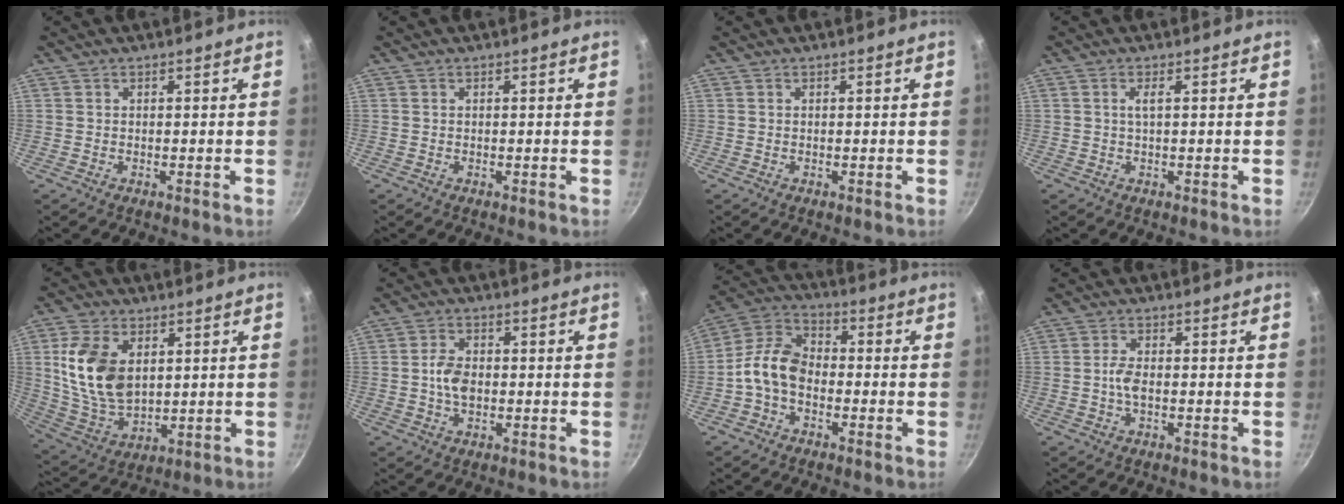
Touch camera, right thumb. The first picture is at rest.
{"total": 0.0}
{"total": 0.0}
{"total": 1.5, "force": [0.3, 0.2, 1.5], "torque": [-0.032, 0.001, 0.006]}
{"total": 15.0, "force": [3.4, 9.6, 11.0], "torque": [-0.195, -0.022, 0.077]}
{"total": 5.2, "force": [-0.3, 3.3, 4.0], "torque": [-0.068, 0.008, -0.009]}
{"total": 9.5, "force": [-2.4, 6.4, 6.5], "torque": [-0.109, 0.040, -0.066]}
{"total": 3.2, "force": [-0.4, 1.5, 2.9], "torque": [-0.061, 0.006, -0.012]}